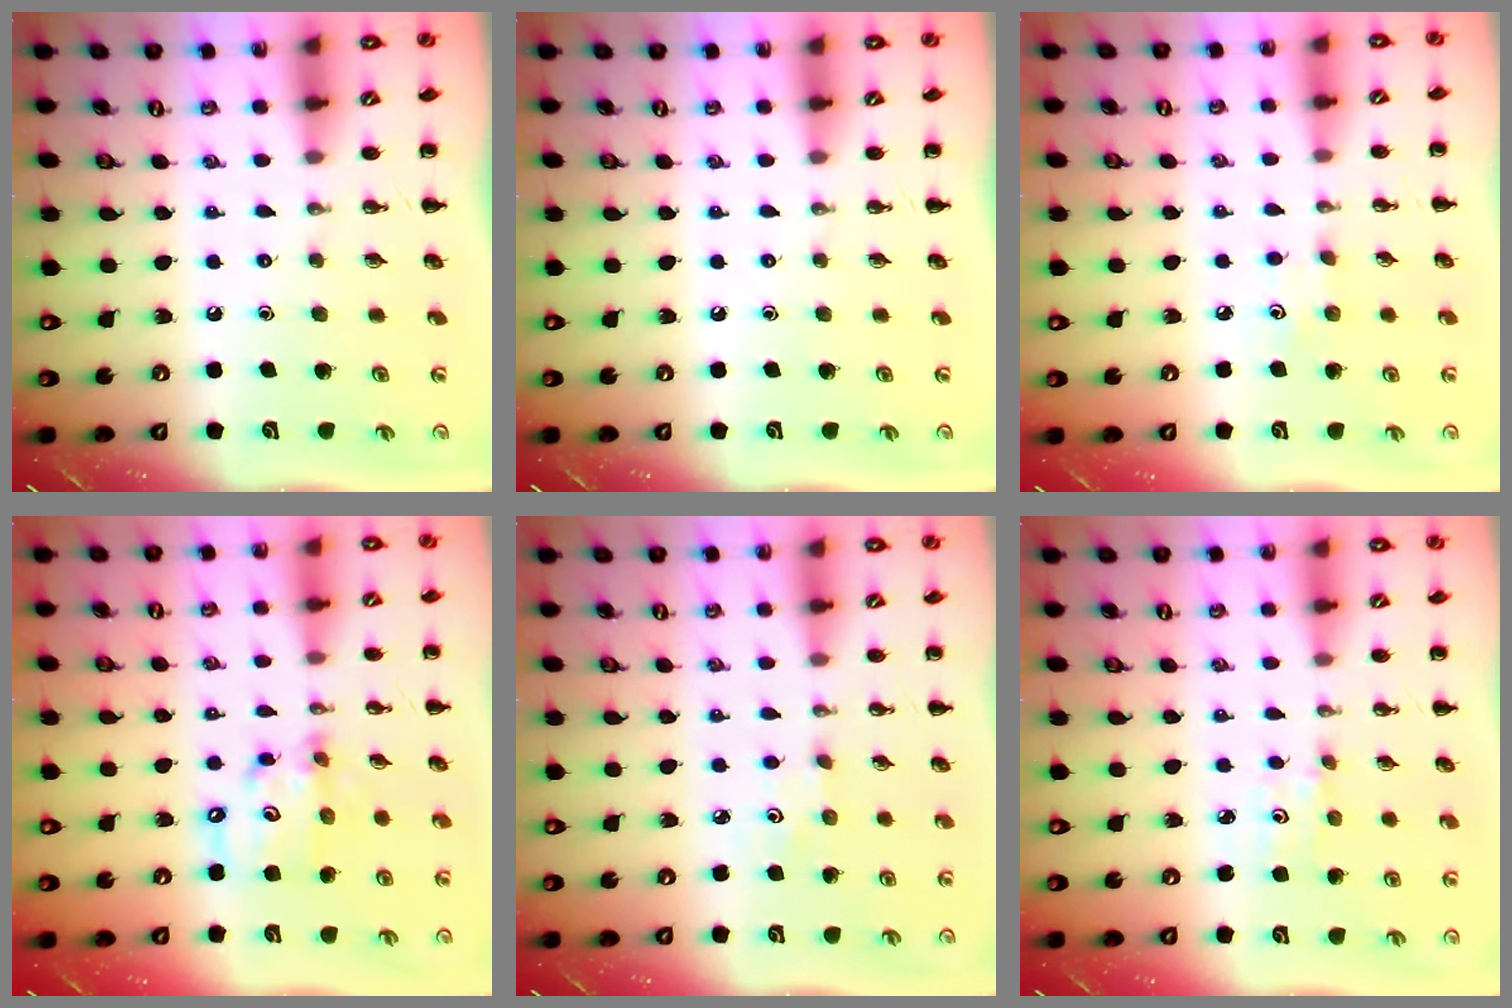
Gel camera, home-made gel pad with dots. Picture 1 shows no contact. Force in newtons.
{"total": 0.0}
{"total": 2.6, "press": 2.4, "slide": 0.9}
{"total": 10.3, "press": 10.1, "slide": 2.2}
{"total": 1.4, "press": 1.3, "slide": 0.4}
{"total": 2.9, "press": 2.8, "slide": 0.8}